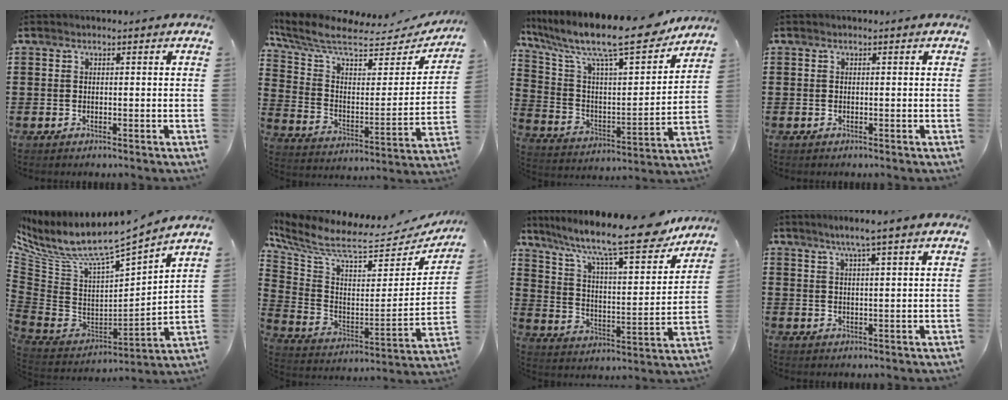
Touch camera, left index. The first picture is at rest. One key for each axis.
{"total": 8.6, "fx": 7.0, "fy": 2.0, "fz": 4.7, "tx": -0.128, "ty": -0.052, "tz": 0.116}
{"total": 13.2, "fx": 10.8, "fy": 2.0, "fz": 7.3, "tx": -0.167, "ty": -0.076, "tz": 0.176}
{"total": 0.0}
{"total": 7.4, "fx": 5.6, "fy": 1.6, "fz": 4.7, "tx": -0.113, "ty": -0.051, "tz": 0.089}
{"total": 7.2, "fx": 6.3, "fy": 1.0, "fz": 3.3, "tx": -0.100, "ty": -0.068, "tz": 0.102}
{"total": 15.2, "fx": 12.0, "fy": 2.4, "fz": 9.0, "tx": -0.178, "ty": -0.076, "tz": 0.196}
{"total": 3.7, "fx": 2.7, "fy": -0.5, "fz": 2.6, "tx": -0.055, "ty": -0.001, "tz": 0.045}